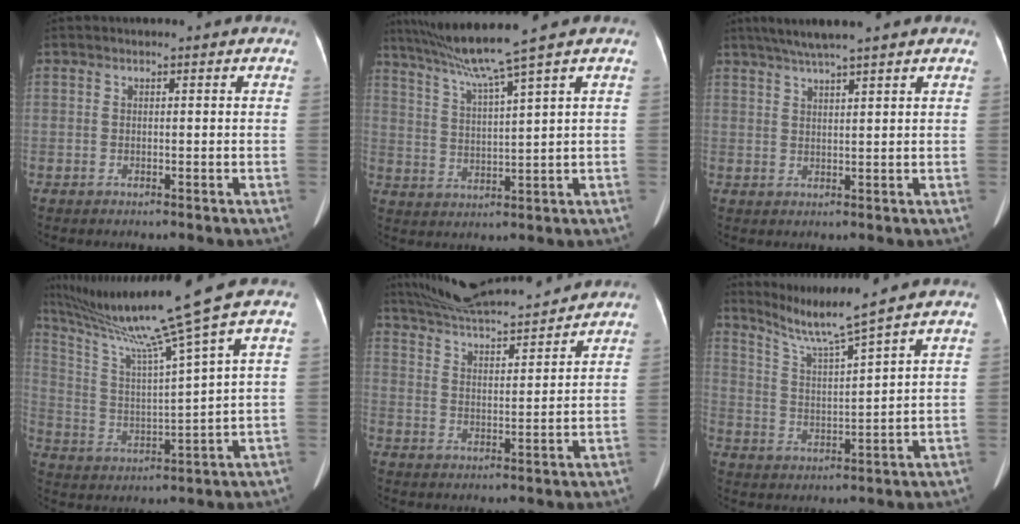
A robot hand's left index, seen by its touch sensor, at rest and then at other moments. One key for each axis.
{"total": 9.1, "fx": 7.0, "fy": -2.6, "fz": 5.1, "tx": -0.094, "ty": 0.003, "tz": 0.130}
{"total": 7.3, "fx": 5.9, "fy": -0.4, "fz": 4.3, "tx": -0.074, "ty": 0.030, "tz": 0.092}
{"total": 15.4, "fx": 11.7, "fy": -3.9, "fz": 9.3, "tx": -0.163, "ty": -0.024, "tz": 0.208}
{"total": 17.2, "fx": 16.0, "fy": 1.3, "fz": 6.0, "tx": -0.107, "ty": 0.026, "tz": 0.250}
{"total": 8.1, "fx": 6.9, "fy": -2.5, "fz": 3.3, "tx": -0.068, "ty": -0.014, "tz": 0.136}